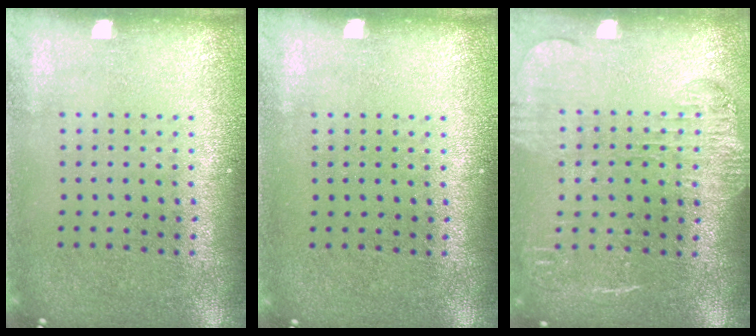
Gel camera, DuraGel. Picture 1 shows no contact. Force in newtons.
{"total": 0.0}
{"total": 1.7, "press": 1.5, "slide": 0.8}